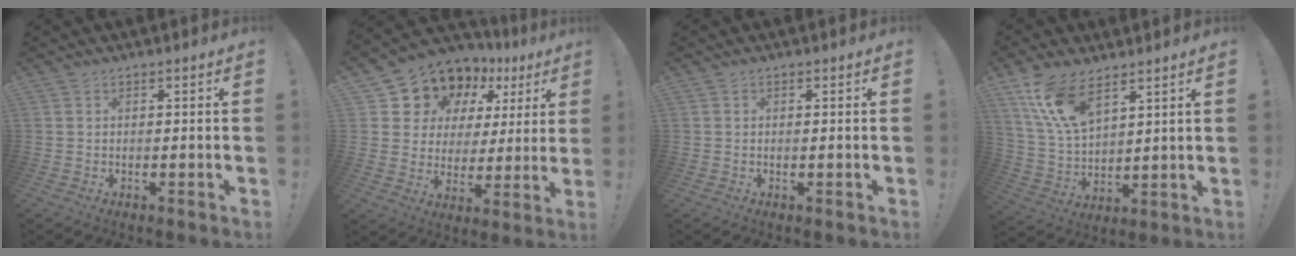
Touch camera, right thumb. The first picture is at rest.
{"total": 10.6, "force": [7.9, 6.7, 2.2], "torque": [-0.038, -0.078, 0.153]}
{"total": 0.0}
{"total": 13.6, "force": [8.8, 6.0, 8.4], "torque": [-0.174, -0.039, 0.167]}